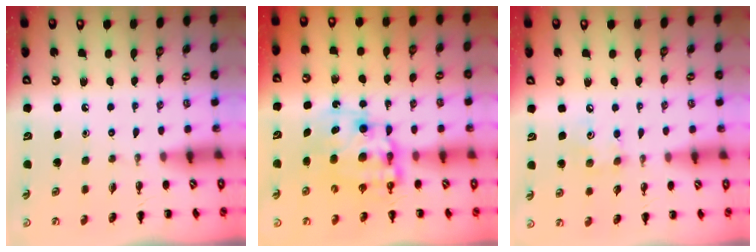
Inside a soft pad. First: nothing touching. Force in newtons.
{"total": 11.0, "press": 10.7, "slide": 2.5}
{"total": 3.8, "press": 3.7, "slide": 0.9}